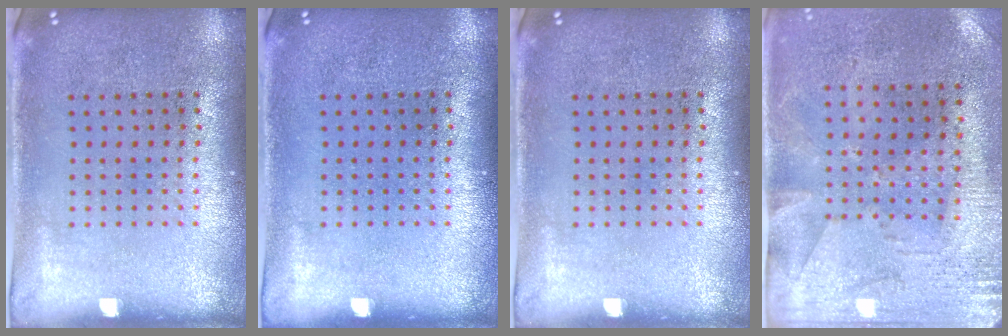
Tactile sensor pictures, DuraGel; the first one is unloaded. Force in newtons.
{"total": 0.0}
{"total": 0.0}
{"total": 2.8, "press": 2.2, "slide": 1.6}